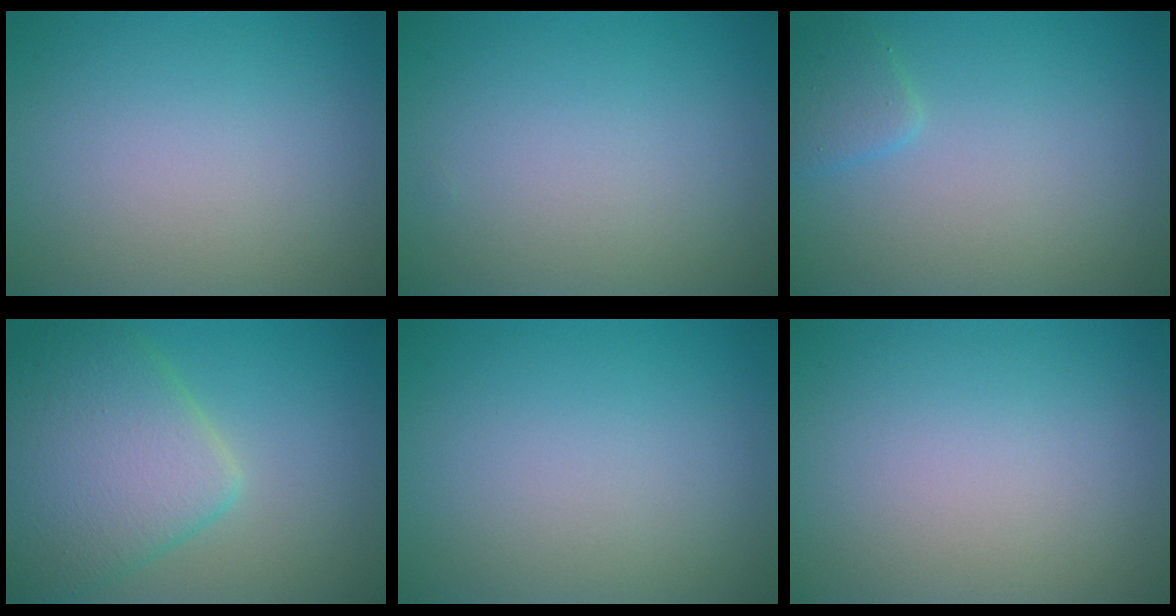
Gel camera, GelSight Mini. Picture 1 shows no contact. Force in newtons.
{"total": 0.0}
{"total": 1.5, "press": 1.5, "slide": 0.1}
{"total": 7.5, "press": 7.5, "slide": 0.1}
{"total": 0.0}
{"total": 0.0}